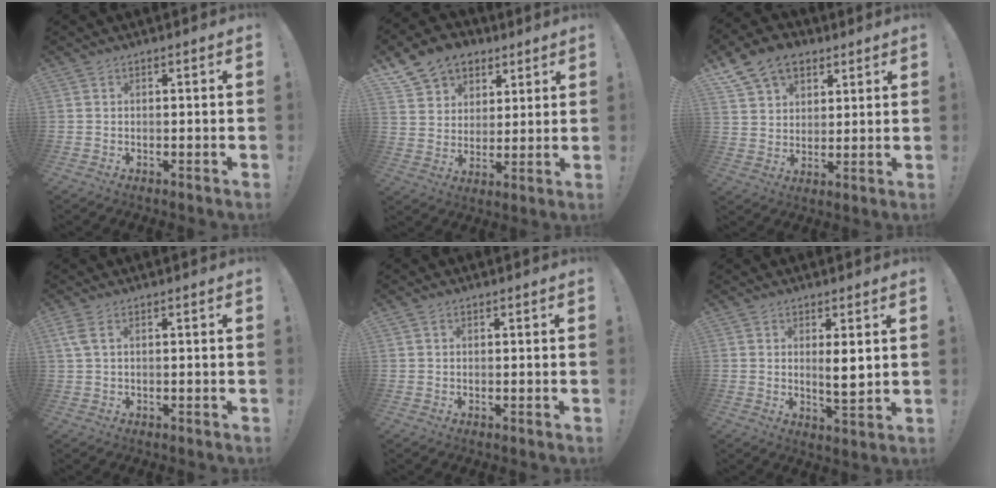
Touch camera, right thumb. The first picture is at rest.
{"total": 13.2, "force": [7.8, 9.7, 4.3], "torque": [-0.072, -0.041, 0.154]}
{"total": 11.9, "force": [7.1, 8.3, 4.7], "torque": [-0.083, -0.031, 0.140]}
{"total": 2.9, "force": [1.2, 0.9, 2.4], "torque": [-0.050, 0.001, 0.023]}
{"total": 0.6, "force": [0.4, 0.4, 0.2], "torque": [-0.002, 0.000, 0.007]}
{"total": 5.1, "force": [1.5, 0.8, 4.8], "torque": [-0.063, -0.021, 0.020]}